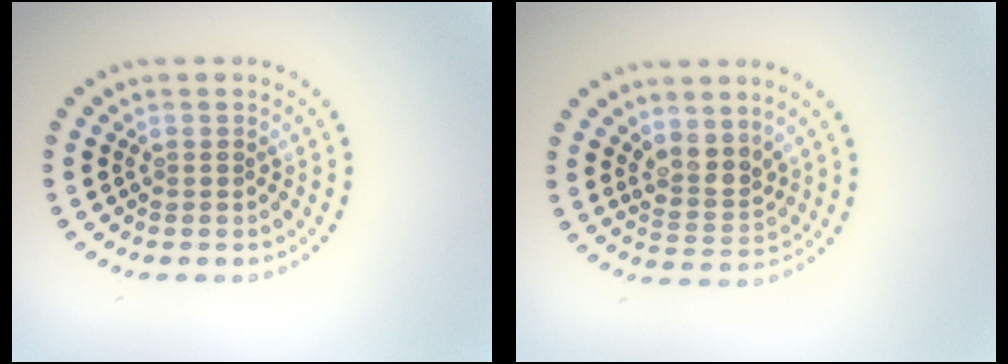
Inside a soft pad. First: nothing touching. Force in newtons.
{"total": 2.7, "press": 2.1, "slide": 1.6}